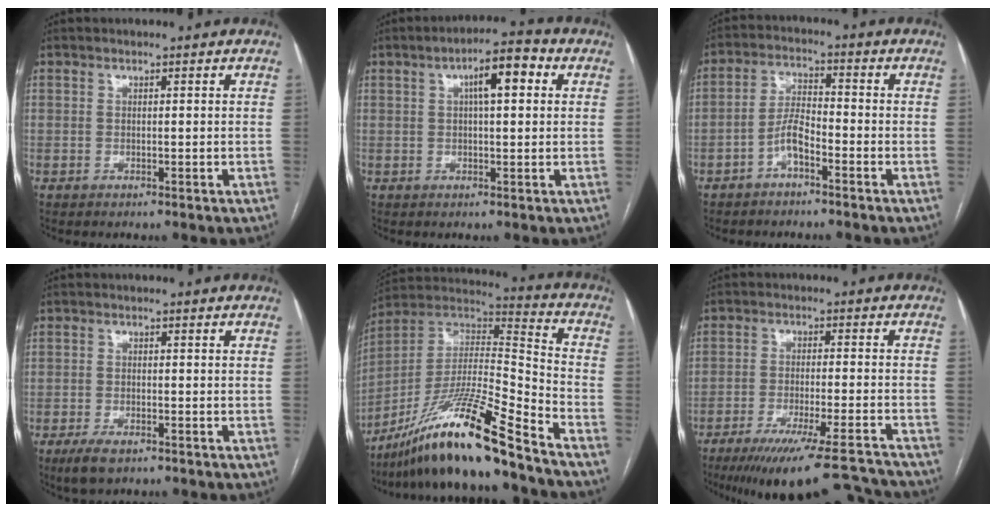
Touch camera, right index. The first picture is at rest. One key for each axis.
{"total": 6.7, "fx": 1.9, "fy": 1.6, "fz": 6.3, "tx": -0.101, "ty": 0.023, "tz": 0.025}
{"total": 4.7, "fx": -2.6, "fy": 1.4, "fz": 3.7, "tx": -0.076, "ty": 0.016, "tz": -0.051}
{"total": 3.8, "fx": -2.5, "fy": 1.3, "fz": 2.5, "tx": -0.054, "ty": -0.006, "tz": -0.040}
{"total": 20.5, "fx": -15.5, "fy": -0.3, "fz": 13.4, "tx": -0.261, "ty": -0.011, "tz": -0.286}
{"total": 19.2, "fx": -17.1, "fy": 1.4, "fz": 8.5, "tx": -0.094, "ty": -0.015, "tz": -0.241}